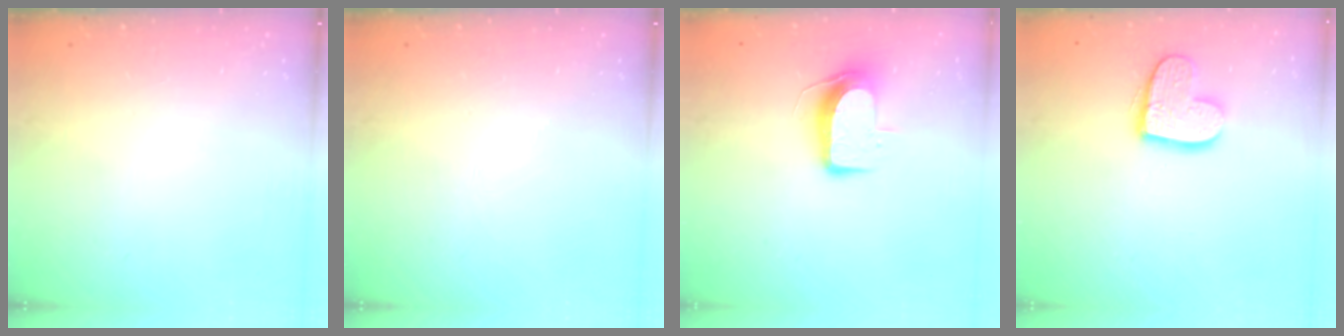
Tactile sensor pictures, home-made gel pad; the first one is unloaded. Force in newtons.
{"total": 0.0}
{"total": 9.4, "press": 9.3, "slide": 0.9}
{"total": 13.1, "press": 13.1, "slide": 0.9}